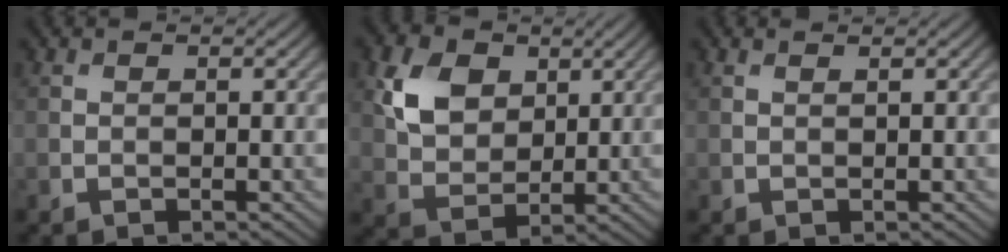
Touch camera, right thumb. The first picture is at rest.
{"total": 6.9, "force": [2.7, 5.0, 3.9], "torque": [-0.096, 0.000, 0.046]}
{"total": 0.5, "force": [0.4, 0.0, 0.3], "torque": [-0.008, 0.002, 0.006]}